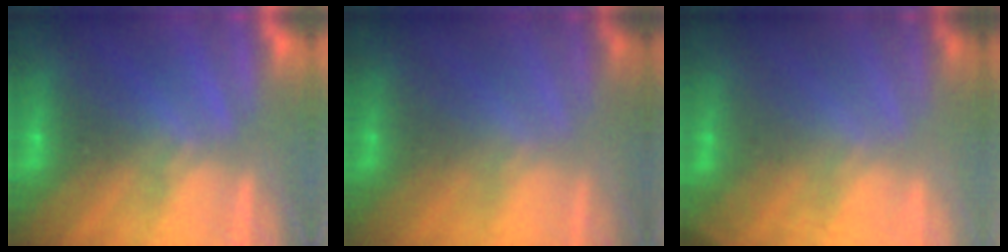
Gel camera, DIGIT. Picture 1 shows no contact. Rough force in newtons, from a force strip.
{"total": 1.8}
{"total": 2.0}